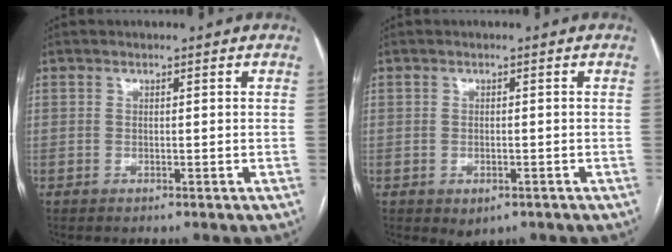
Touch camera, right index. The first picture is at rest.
{"total": 2.4, "force": [-1.1, 1.6, 1.4], "torque": [-0.016, -0.002, -0.003]}